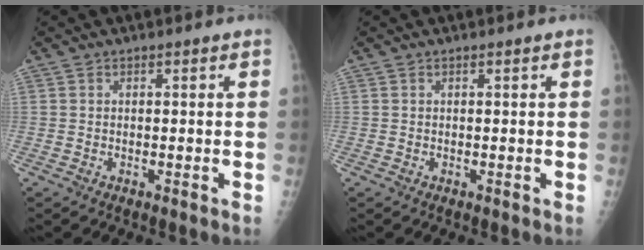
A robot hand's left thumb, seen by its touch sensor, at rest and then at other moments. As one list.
[{"total": 0.0}]